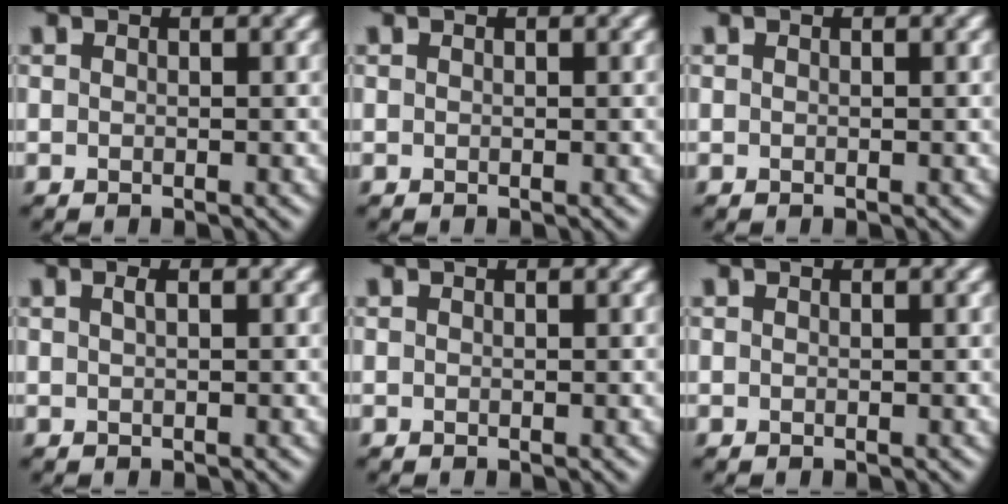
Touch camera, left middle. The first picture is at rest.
{"total": 0.0}
{"total": 0.0}
{"total": 0.8, "force": [0.3, 0.3, 0.7], "torque": [-0.013, 0.005, 0.005]}
{"total": 0.0}
{"total": 0.0}